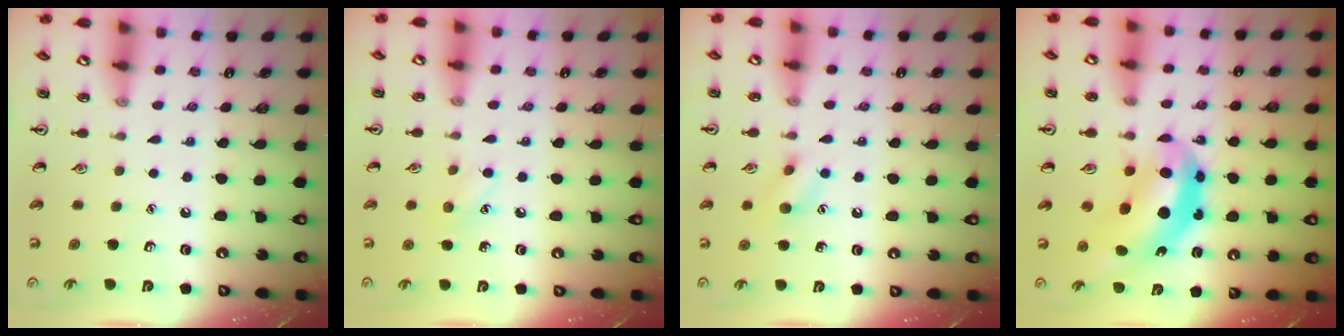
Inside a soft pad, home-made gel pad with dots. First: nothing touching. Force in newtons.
{"total": 6.4, "press": 6.2, "slide": 1.5}
{"total": 7.7, "press": 7.6, "slide": 1.0}
{"total": 10.4, "press": 10.0, "slide": 3.0}